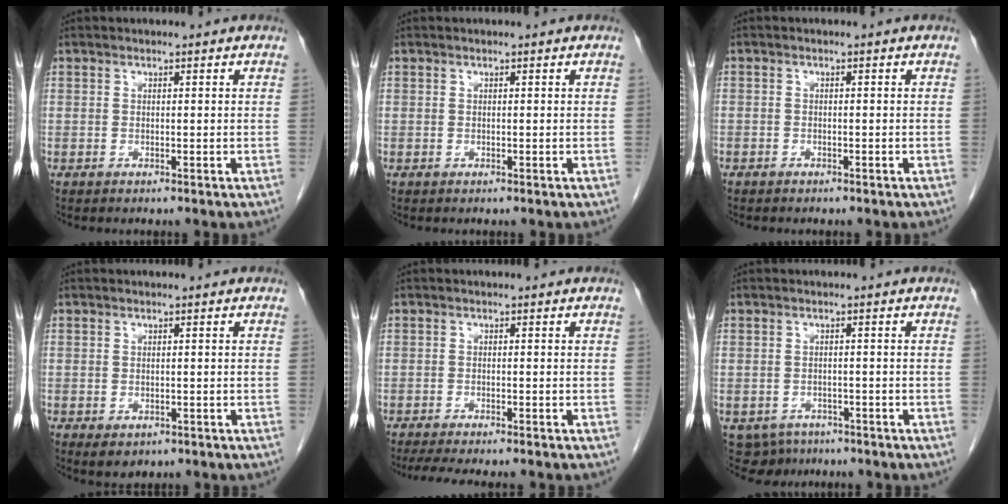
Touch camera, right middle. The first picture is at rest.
{"total": 0.0}
{"total": 1.1, "force": [-0.8, 0.7, 0.1], "torque": [-0.010, 0.002, -0.014]}
{"total": 2.2, "force": [-1.0, 1.5, 1.2], "torque": [-0.016, -0.002, -0.002]}
{"total": 8.5, "force": [-7.3, 1.3, 4.2], "torque": [-0.060, -0.009, -0.106]}
{"total": 4.9, "force": [-3.4, 3.5, 0.5], "torque": [-0.002, 0.004, -0.046]}